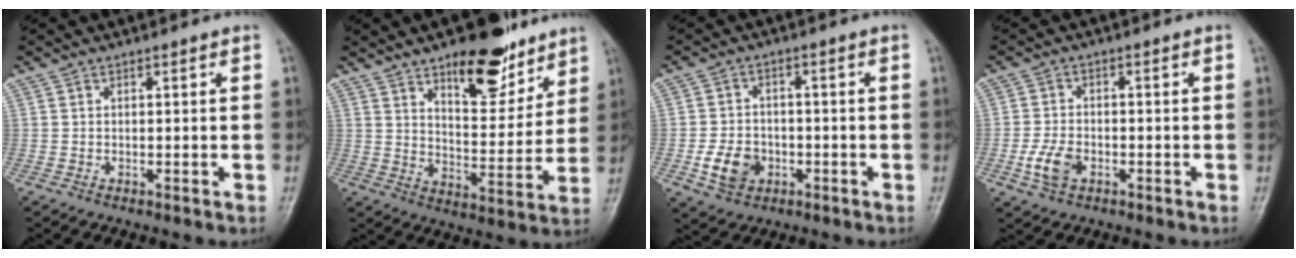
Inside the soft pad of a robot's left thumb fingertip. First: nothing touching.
{"total": 14.3, "force": [9.3, 6.6, 8.6], "torque": [-0.072, -0.057, 0.140]}
{"total": 6.9, "force": [-2.3, 5.5, 3.6], "torque": [-0.052, 0.010, -0.038]}
{"total": 5.2, "force": [-1.9, 3.4, 3.5], "torque": [-0.070, 0.005, -0.037]}